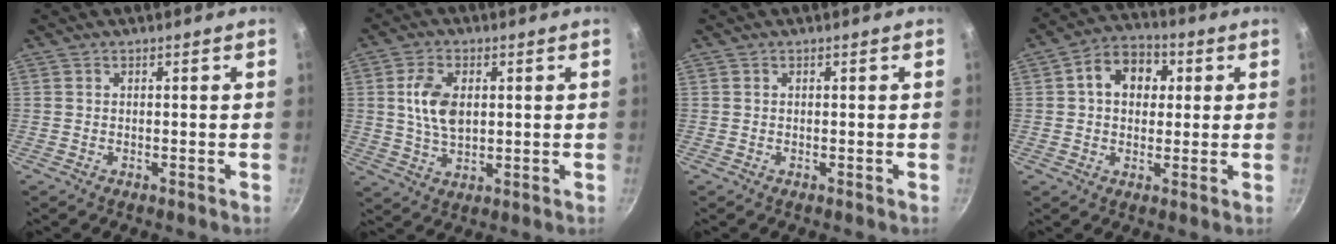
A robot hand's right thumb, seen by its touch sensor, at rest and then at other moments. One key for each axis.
{"total": 8.3, "fx": 1.5, "fy": 5.1, "fz": 6.4, "tx": -0.110, "ty": -0.004, "tz": 0.027}
{"total": 0.0}
{"total": 9.7, "fx": 2.1, "fy": 7.3, "fz": 6.0, "tx": -0.058, "ty": 0.015, "tz": 0.018}